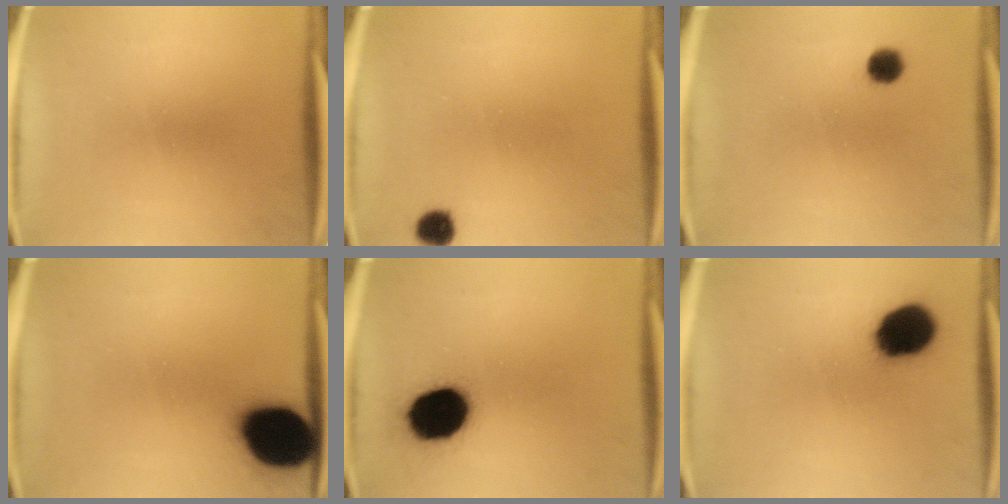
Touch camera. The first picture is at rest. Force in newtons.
{"total": 3.2}
{"total": 3.1}
{"total": 19.9}
{"total": 16.6}
{"total": 14.1}